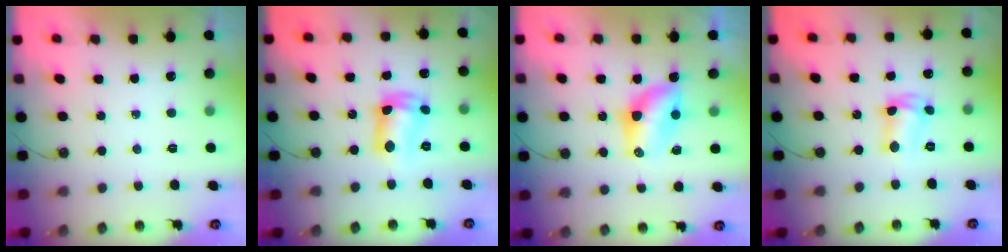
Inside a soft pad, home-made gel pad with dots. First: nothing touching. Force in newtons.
{"total": 11.7, "press": 11.7, "slide": 0.9}
{"total": 6.9, "press": 6.9, "slide": 0.5}
{"total": 5.3, "press": 5.3, "slide": 0.1}